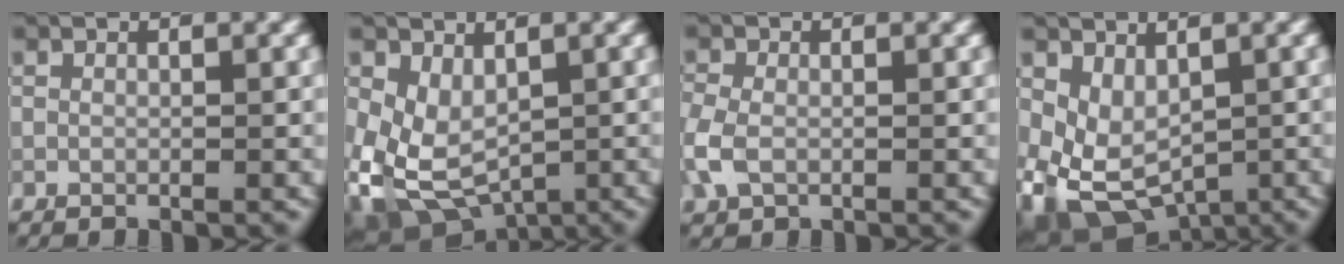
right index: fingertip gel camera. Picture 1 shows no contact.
{"total": 6.3, "force": [-0.5, 4.5, 4.4], "torque": [-0.098, -0.021, 0.003]}
{"total": 3.3, "force": [-0.9, 2.3, 2.2], "torque": [-0.067, -0.003, -0.026]}
{"total": 5.3, "force": [-0.3, 3.9, 3.6], "torque": [-0.076, -0.021, 0.008]}